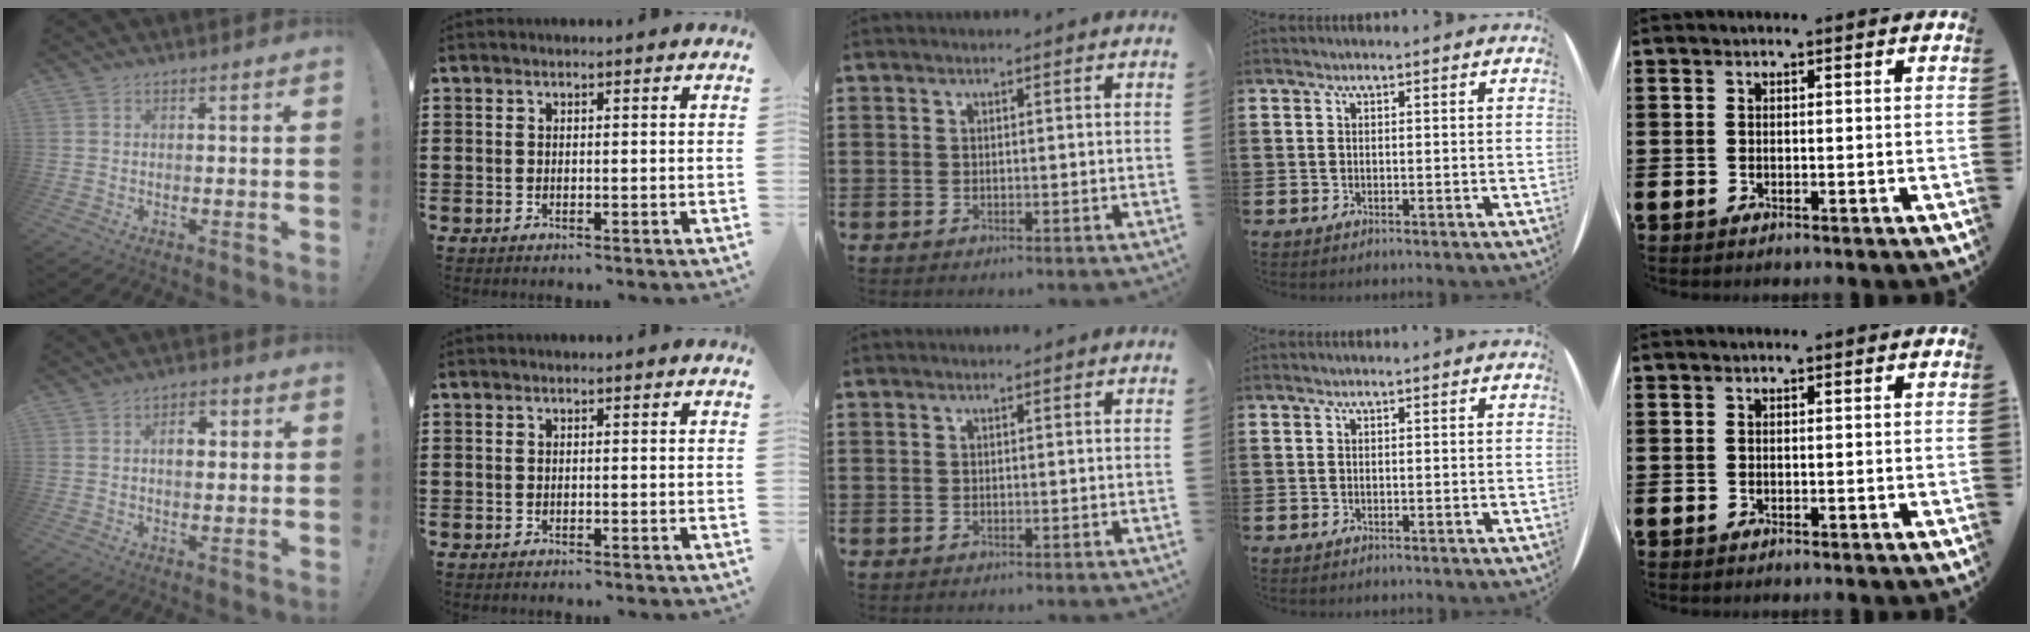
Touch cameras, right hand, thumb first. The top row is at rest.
{"thumb": {"total": 4.8, "force": [1.0, 3.1, 3.5], "torque": [-0.035, -0.001, 0.006]}}